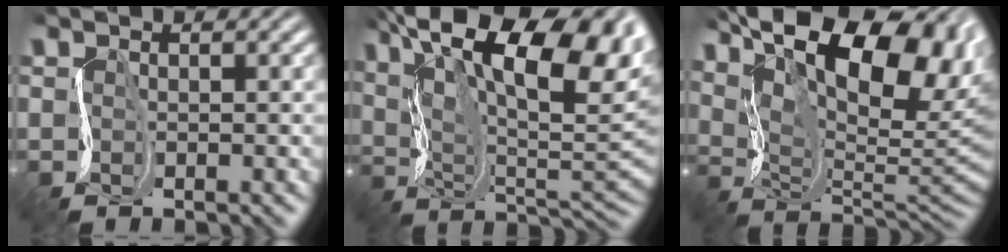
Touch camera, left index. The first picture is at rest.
{"total": 17.4, "force": [7.9, 6.6, 14.1], "torque": [-0.219, 0.042, 0.121]}
{"total": 18.1, "force": [9.1, 7.8, 13.6], "torque": [-0.209, 0.046, 0.141]}